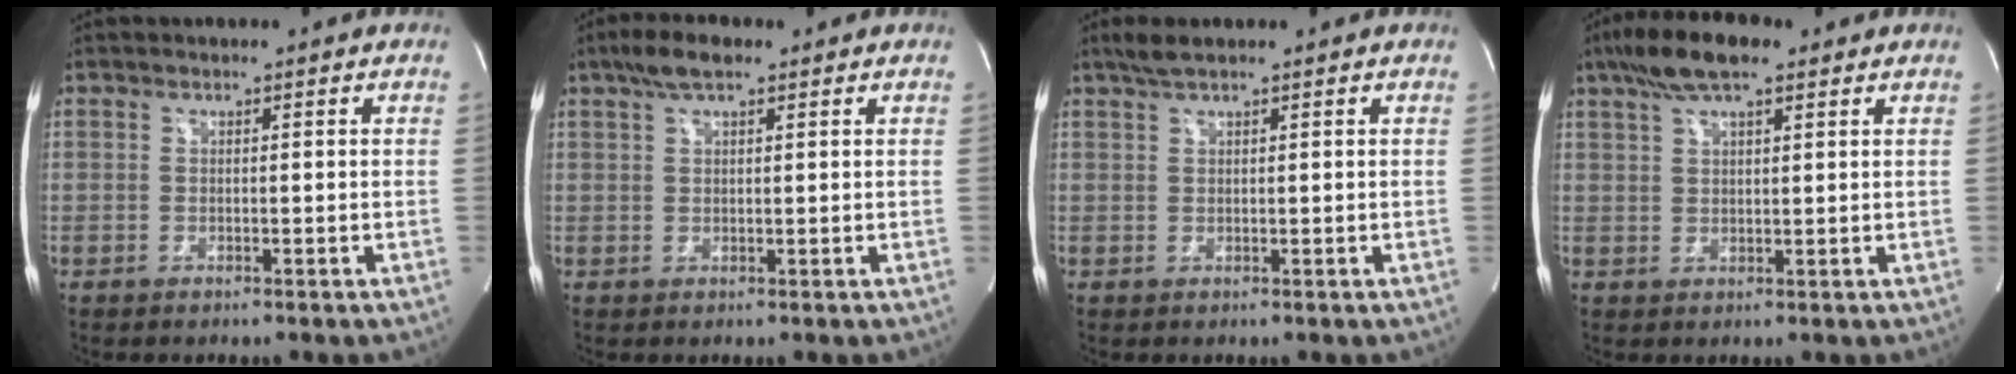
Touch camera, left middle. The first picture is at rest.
{"total": 4.4, "force": [2.9, 1.2, 3.1], "torque": [-0.065, 0.019, 0.053]}
{"total": 2.3, "force": [1.8, 0.2, 1.4], "torque": [-0.034, 0.011, 0.037]}
{"total": 8.1, "force": [5.4, 2.1, 5.6], "torque": [-0.112, 0.024, 0.094]}